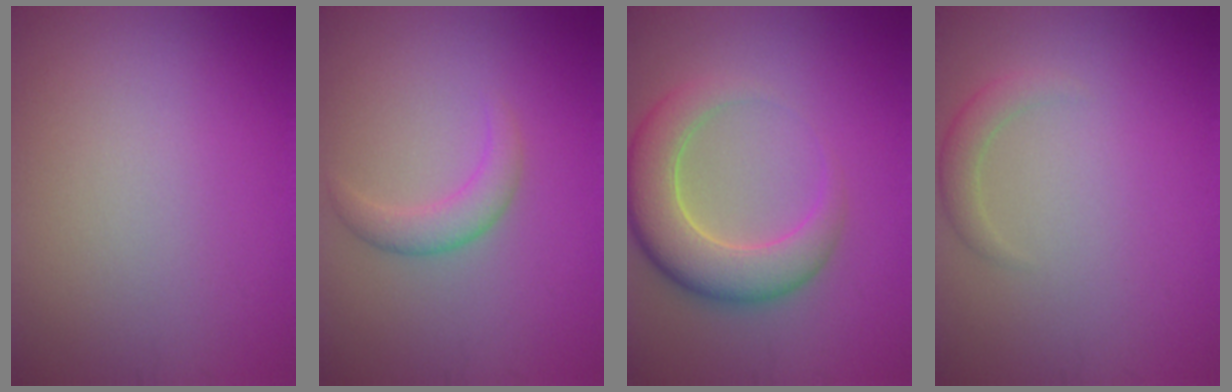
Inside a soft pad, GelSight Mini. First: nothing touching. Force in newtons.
{"total": 2.3, "press": 2.3, "slide": 0.2}
{"total": 6.5, "press": 6.5, "slide": 0.5}
{"total": 1.7, "press": 1.7, "slide": 0.1}